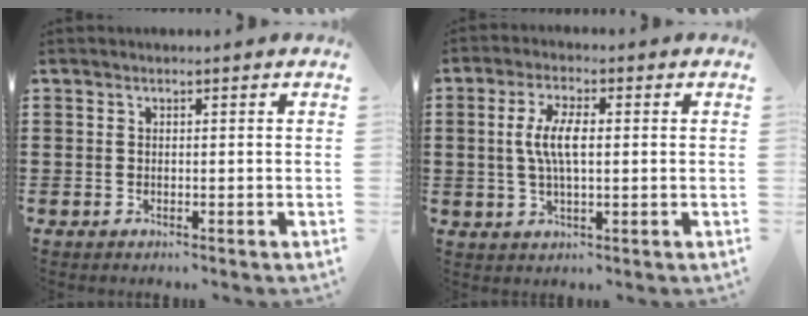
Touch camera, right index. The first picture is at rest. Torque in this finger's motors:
{"motor_torque": [0.35, -0.16, 0.41, 0.10]}